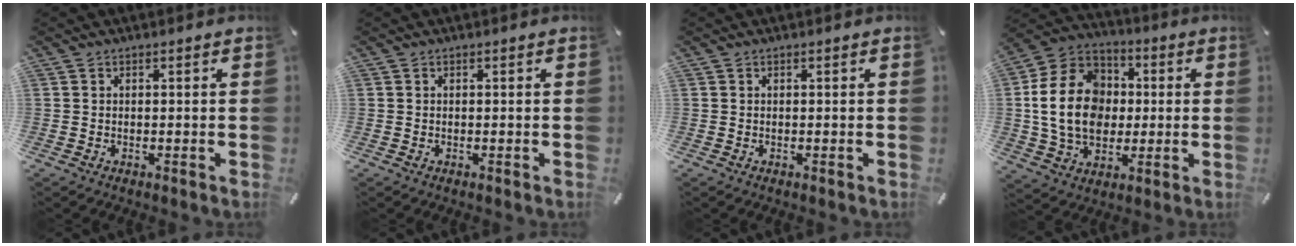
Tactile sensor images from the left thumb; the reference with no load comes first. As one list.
[{"total": 0.0}, {"total": 0.0}, {"total": 18.5, "force": [0.3, 14.8, 11.1], "torque": [-0.243, 0.016, 0.004]}]